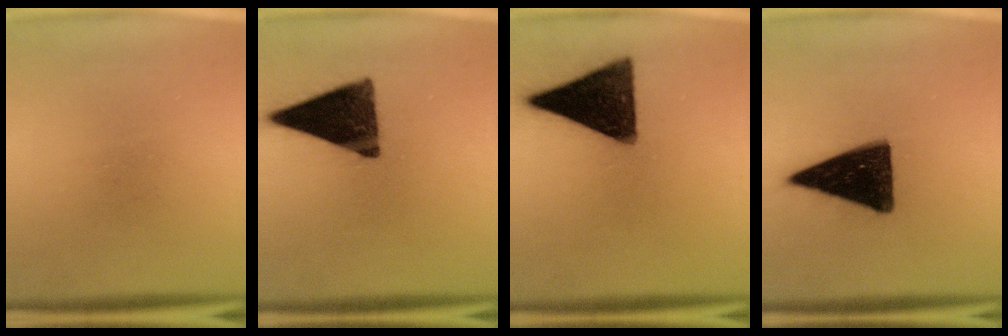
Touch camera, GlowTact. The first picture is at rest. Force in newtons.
{"total": 14.8}
{"total": 16.1}
{"total": 15.2}